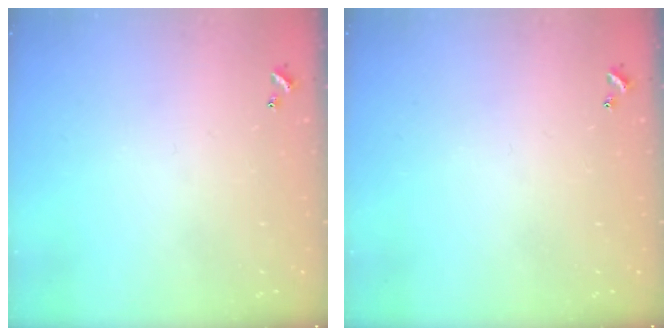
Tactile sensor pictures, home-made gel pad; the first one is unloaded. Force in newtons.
{"total": 0.0}